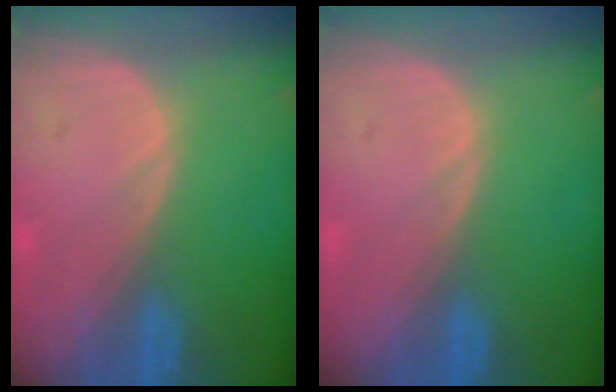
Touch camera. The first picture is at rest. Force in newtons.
{"total": 0.0}